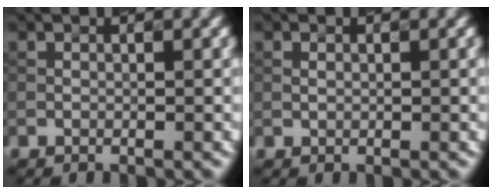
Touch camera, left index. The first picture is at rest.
{"total": 0.0}